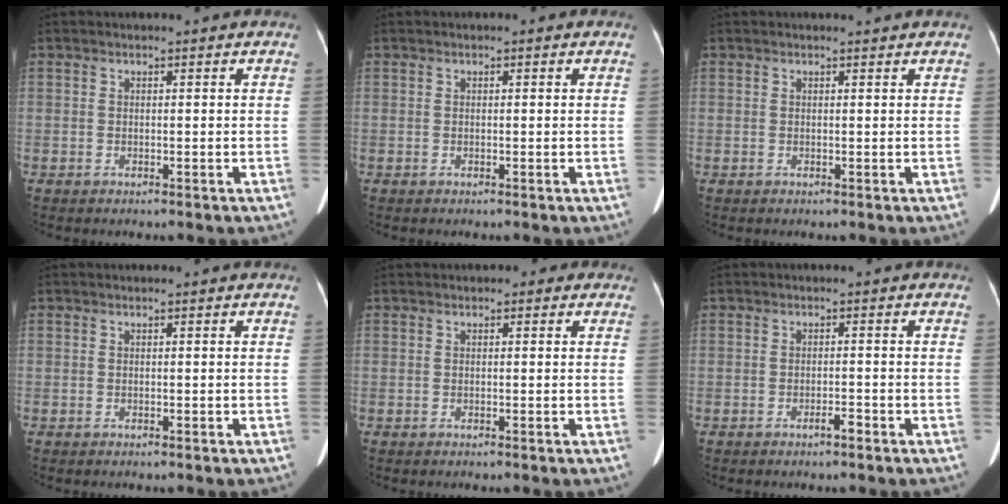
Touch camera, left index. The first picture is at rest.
{"total": 0.0}
{"total": 0.8, "force": [0.8, -0.1, 0.1], "torque": [-0.006, -0.003, 0.007]}
{"total": 0.0}
{"total": 0.9, "force": [0.4, 0.7, 0.3], "torque": [-0.002, 0.006, -0.001]}
{"total": 1.5, "force": [-1.1, 0.2, 1.0], "torque": [-0.016, 0.001, -0.016]}